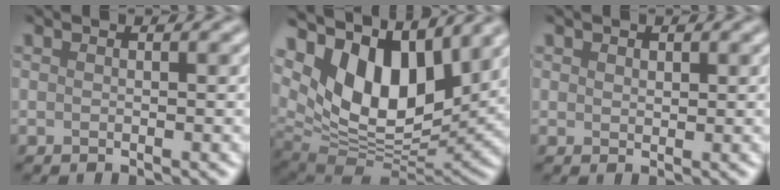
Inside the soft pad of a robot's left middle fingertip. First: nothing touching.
{"total": 11.3, "force": [5.2, 5.9, 8.1], "torque": [-0.160, 0.013, 0.106]}
{"total": 0.8, "force": [0.0, -0.4, -0.7], "torque": [-0.002, 0.003, 0.021]}